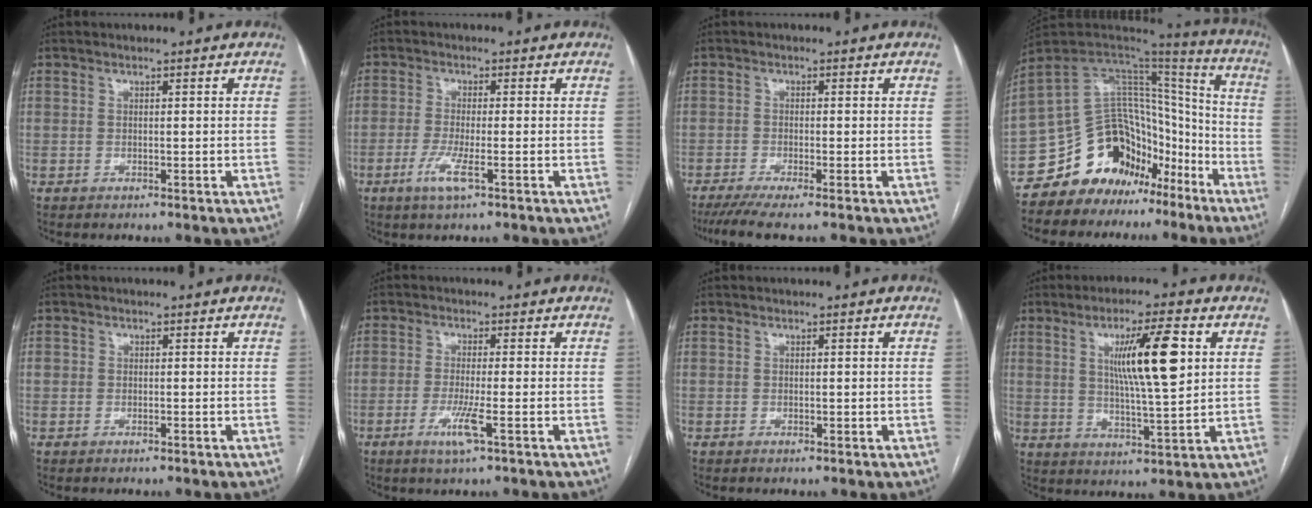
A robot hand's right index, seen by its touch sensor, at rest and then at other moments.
{"total": 4.3, "force": [-1.9, 0.3, 3.8], "torque": [-0.080, -0.010, -0.038]}
{"total": 5.2, "force": [-4.0, -0.4, 3.2], "torque": [-0.051, -0.013, -0.070]}
{"total": 16.7, "force": [-11.1, 10.7, 6.4], "torque": [-0.099, 0.096, -0.180]}
{"total": 0.8, "force": [0.1, 0.8, 0.3], "torque": [0.001, 0.005, 0.000]}
{"total": 4.3, "force": [-1.8, -0.1, 3.9], "torque": [-0.080, -0.013, -0.036]}
{"total": 0.5, "force": [0.1, 0.2, 0.5], "torque": [-0.009, -0.002, 0.004]}
{"total": 11.2, "force": [3.2, 0.7, 10.7], "torque": [-0.179, 0.000, 0.054]}